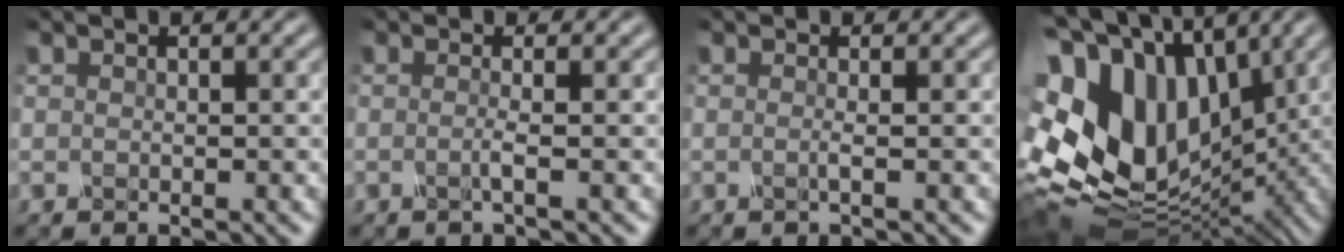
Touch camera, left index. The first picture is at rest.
{"total": 1.1, "force": [-0.3, 0.2, 1.1], "torque": [-0.015, 0.000, -0.013]}
{"total": 0.9, "force": [-0.1, 0.3, 0.8], "torque": [-0.009, 0.001, -0.013]}
{"total": 17.1, "force": [2.1, 12.2, 11.8], "torque": [-0.246, -0.011, 0.078]}